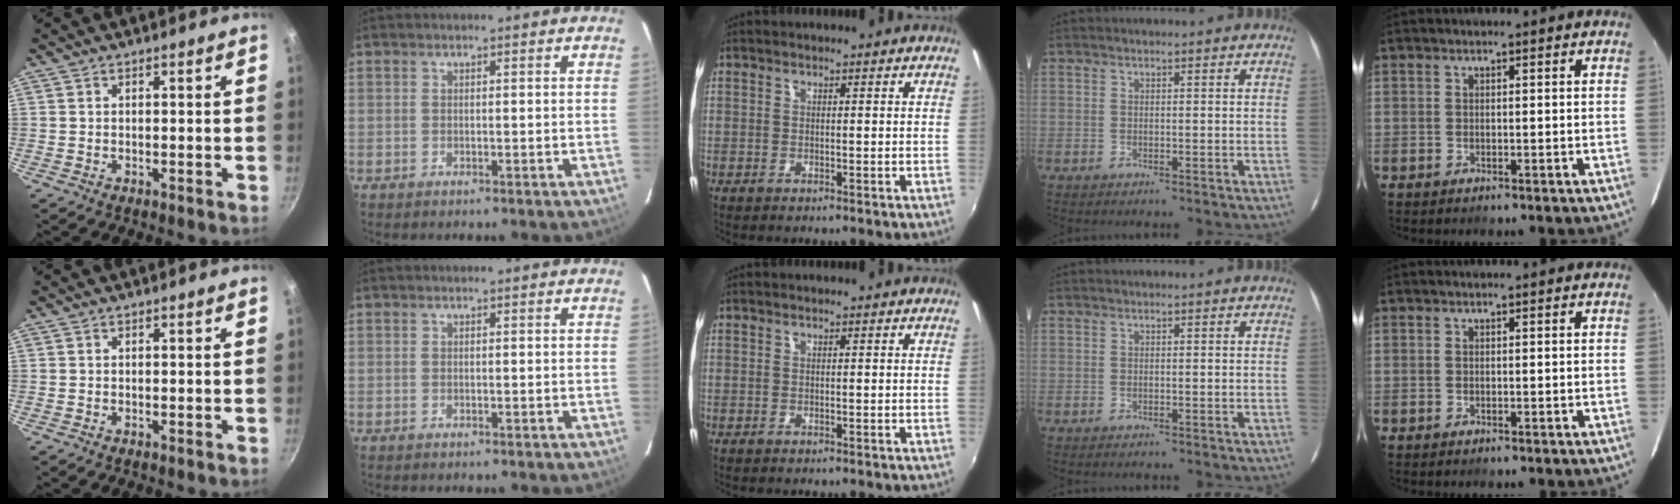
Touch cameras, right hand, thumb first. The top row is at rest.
{}